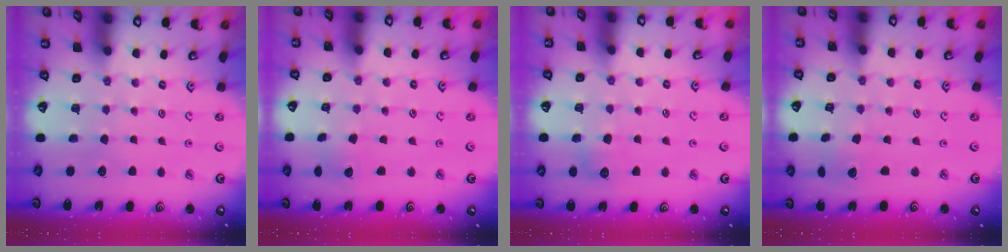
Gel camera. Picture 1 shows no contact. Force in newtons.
{"total": 3.0, "press": 3.0, "slide": 0.2}
{"total": 7.0, "press": 6.9, "slide": 1.0}
{"total": 2.2, "press": 2.2, "slide": 0.2}